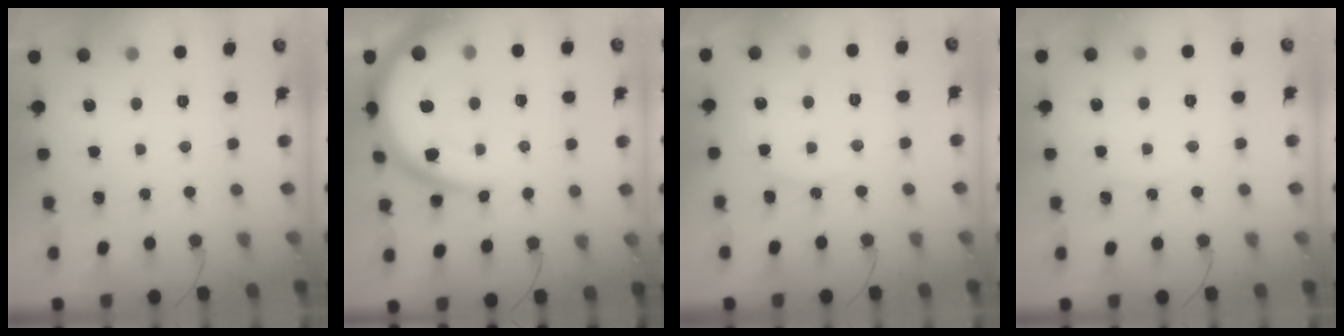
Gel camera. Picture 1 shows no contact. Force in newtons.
{"total": 16.4, "press": 16.3, "slide": 1.5}
{"total": 7.5, "press": 7.5, "slide": 0.5}
{"total": 4.8, "press": 4.1, "slide": 2.5}